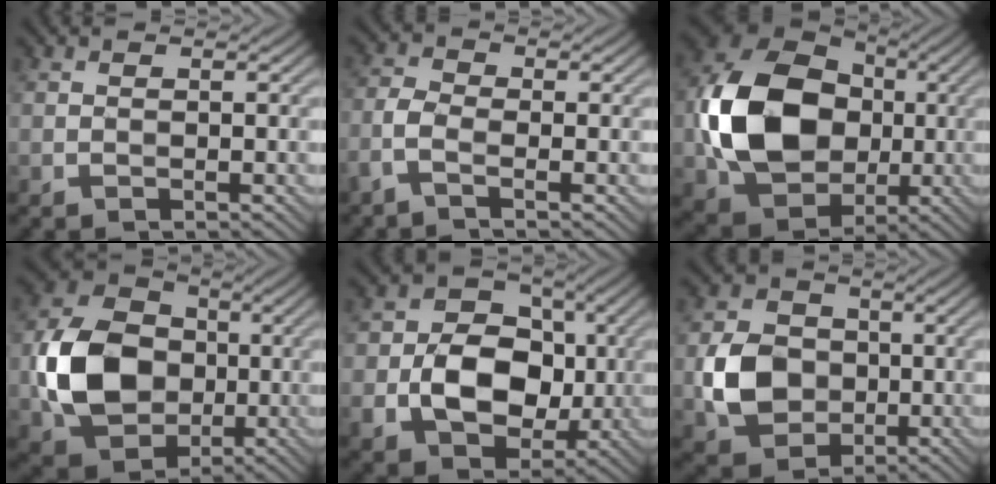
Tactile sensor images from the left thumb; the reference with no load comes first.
{"total": 3.2, "force": [-1.7, 1.4, 2.4], "torque": [-0.066, 0.007, -0.048]}
{"total": 15.6, "force": [-0.6, 12.2, 9.8], "torque": [-0.219, 0.004, -0.009]}
{"total": 12.4, "force": [-1.3, 9.9, 7.4], "torque": [-0.173, 0.007, -0.026]}
{"total": 10.7, "force": [-1.6, 8.2, 6.6], "torque": [-0.127, -0.006, -0.037]}
{"total": 8.5, "force": [-1.2, 7.1, 4.6], "torque": [-0.112, -0.003, -0.028]}